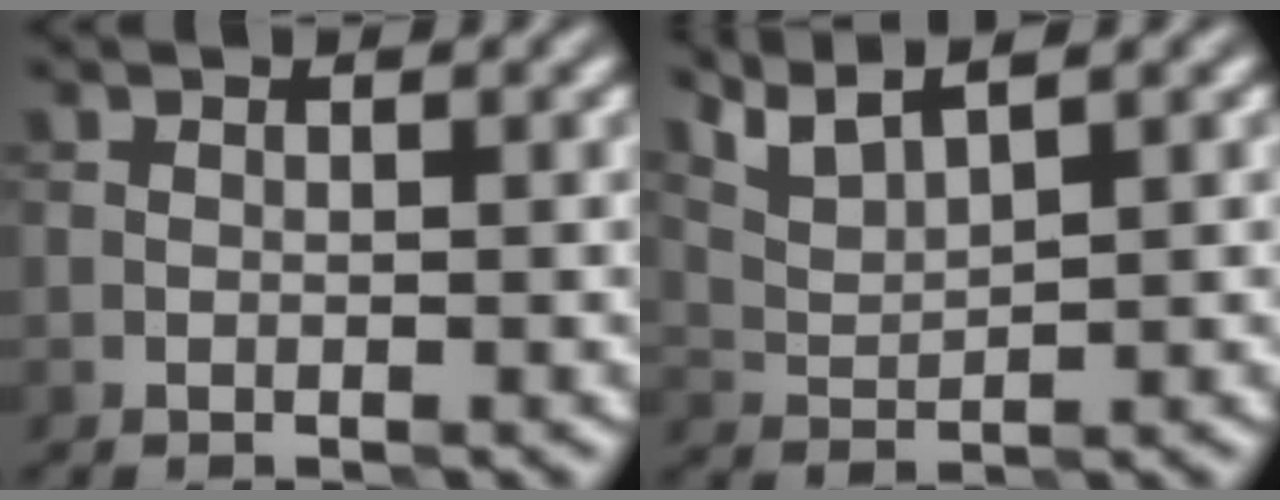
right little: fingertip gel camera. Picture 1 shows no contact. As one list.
[{"total": 3.9, "force": [3.3, 0.4, 1.9], "torque": [-0.049, 0.010, 0.072]}]